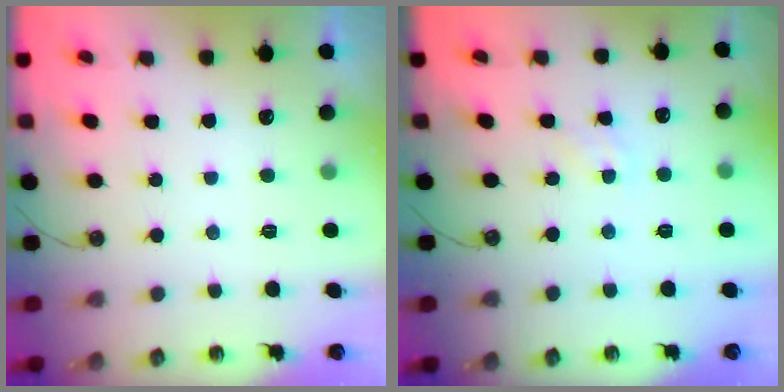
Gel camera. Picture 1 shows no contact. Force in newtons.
{"total": 0.9, "press": 0.9, "slide": 0.2}